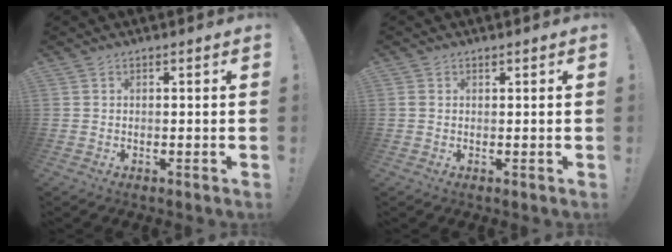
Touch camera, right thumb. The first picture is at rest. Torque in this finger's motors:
{"motor_torque": [0.00, -0.01, 0.10, -0.08, 0.00]}